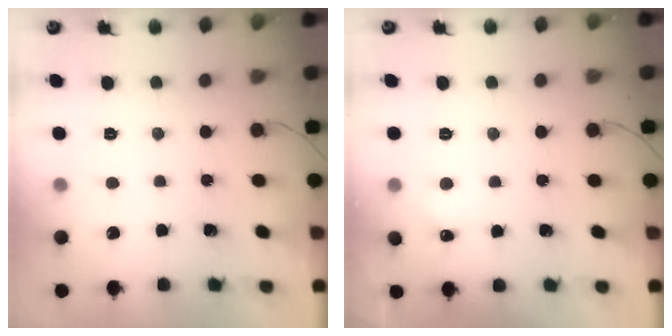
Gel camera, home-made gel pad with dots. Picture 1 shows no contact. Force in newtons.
{"total": 4.2, "press": 4.1, "slide": 1.2}